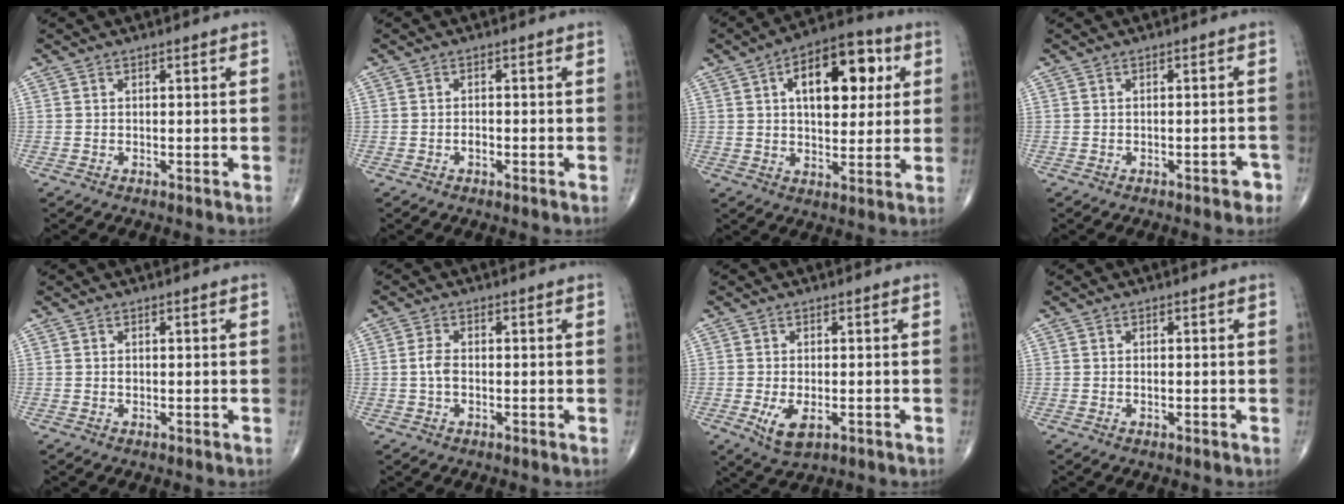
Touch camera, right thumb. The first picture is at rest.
{"total": 1.3, "force": [-0.6, 0.6, 0.9], "torque": [-0.012, 0.002, -0.012]}
{"total": 16.0, "force": [4.7, 8.4, 12.8], "torque": [-0.146, 0.008, 0.064]}
{"total": 2.2, "force": [-1.4, 0.9, 1.5], "torque": [-0.013, 0.012, -0.017]}
{"total": 0.6, "force": [0.1, 0.5, 0.4], "torque": [-0.006, 0.000, 0.002]}
{"total": 2.9, "force": [-0.2, 1.7, 2.4], "torque": [-0.051, 0.006, -0.008]}
{"total": 5.3, "force": [-1.6, 2.5, 4.3], "torque": [-0.078, -0.009, -0.022]}
{"total": 0.9, "force": [-0.2, 0.5, 0.7], "torque": [-0.014, 0.002, -0.003]}